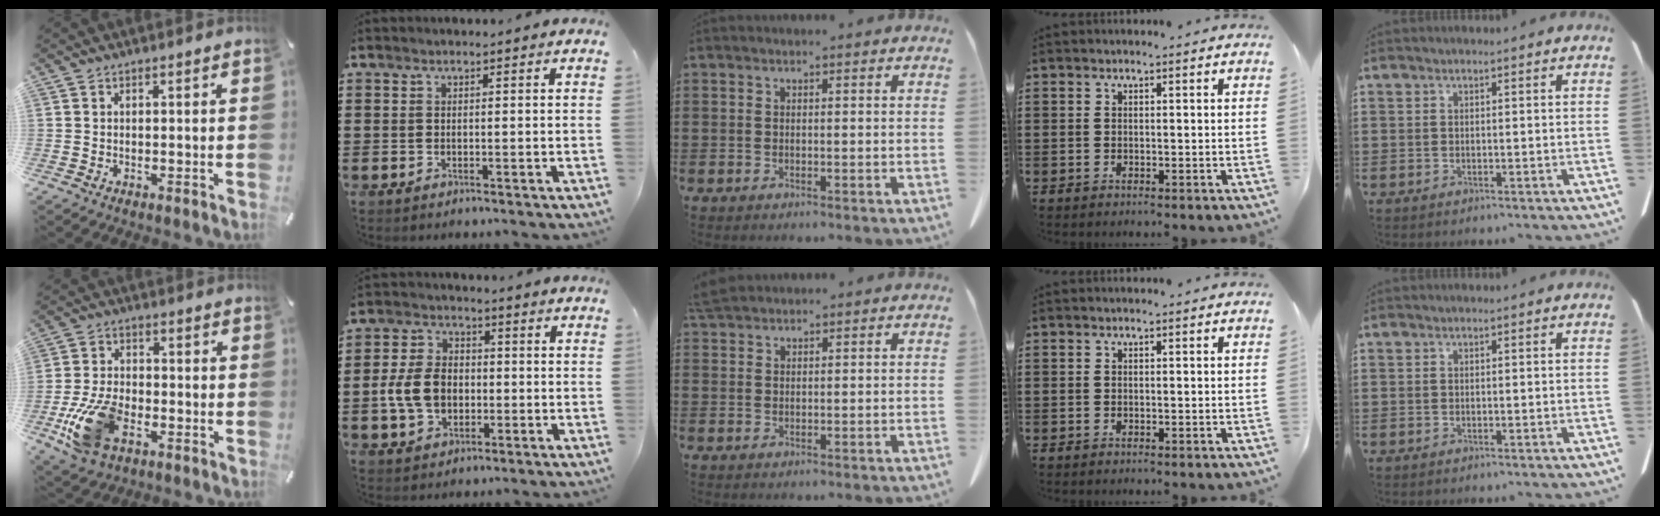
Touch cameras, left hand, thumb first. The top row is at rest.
{"thumb": {"total": 14.2, "force": [-5.7, 8.3, 10.0], "torque": [-0.207, 0.016, -0.096]}, "index": {"total": 7.5, "force": [-1.0, 5.6, 4.9], "torque": [-0.123, 0.007, -0.025]}, "middle": {"total": 2.7, "force": [2.5, 0.5, 1.0], "torque": [-0.027, 0.000, 0.050]}}